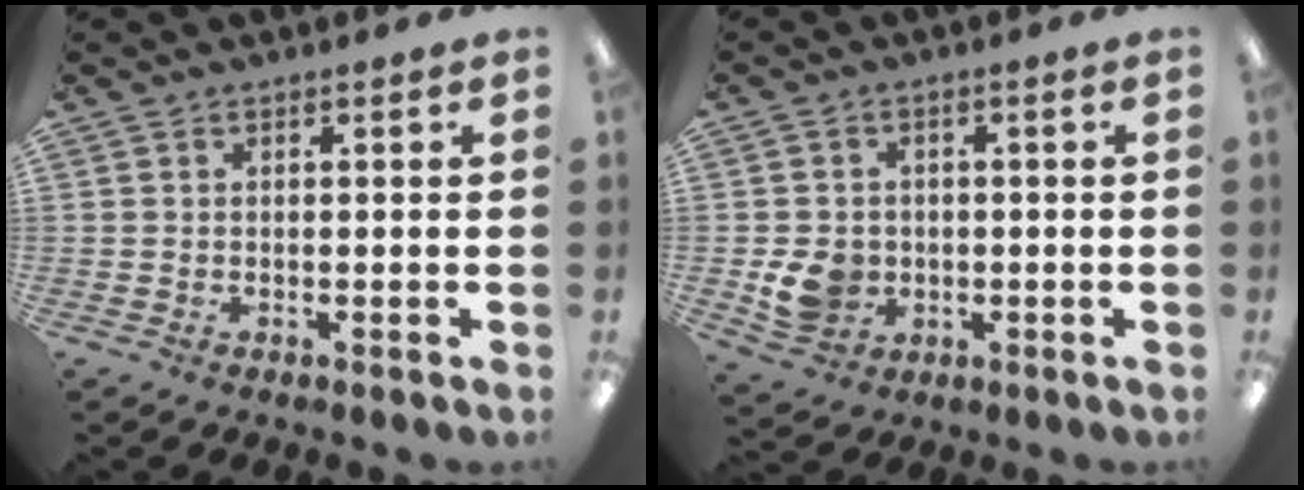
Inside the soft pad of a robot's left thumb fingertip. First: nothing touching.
{"total": 6.7, "force": [-1.2, 5.9, 3.0], "torque": [-0.058, 0.007, -0.018]}